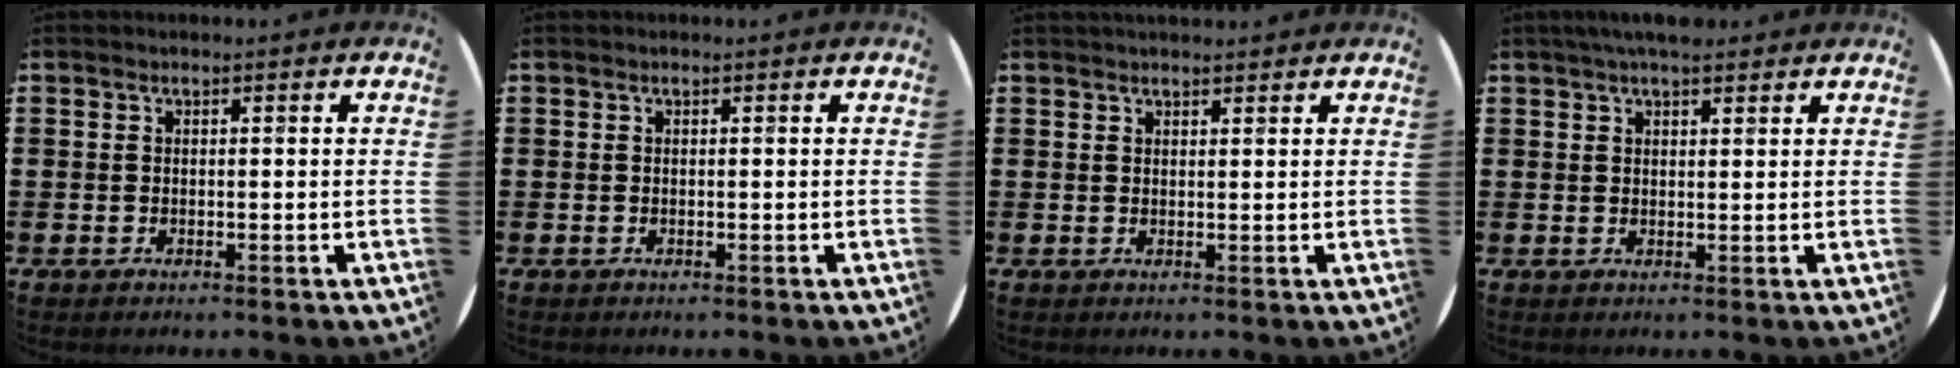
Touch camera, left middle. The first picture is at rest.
{"total": 0.0}
{"total": 1.1, "force": [1.1, 0.1, 0.1], "torque": [-0.003, 0.001, 0.021]}
{"total": 3.3, "force": [2.8, 0.8, 1.5], "torque": [-0.034, 0.002, 0.052]}